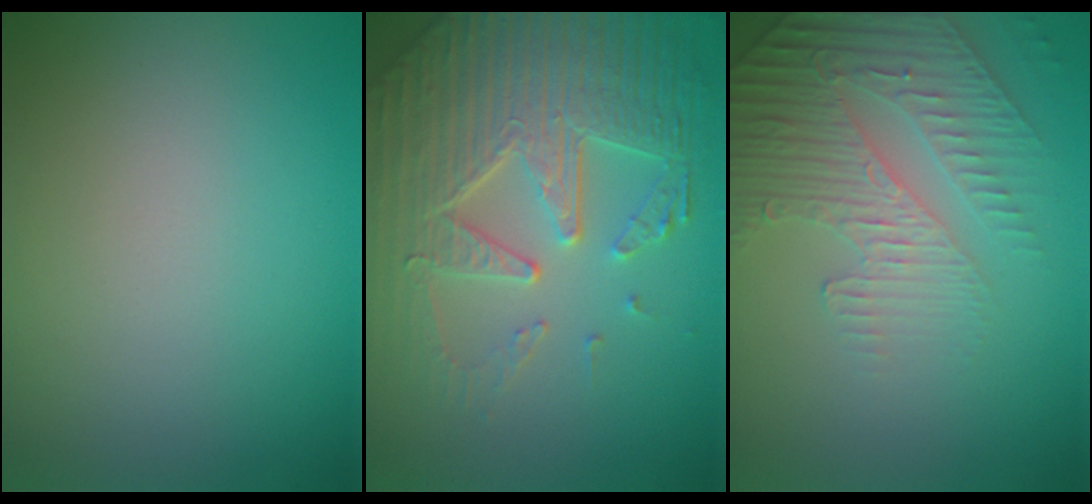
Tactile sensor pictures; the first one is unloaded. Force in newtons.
{"total": 8.1, "press": 6.0, "slide": 5.4}
{"total": 4.5, "press": 3.5, "slide": 2.9}